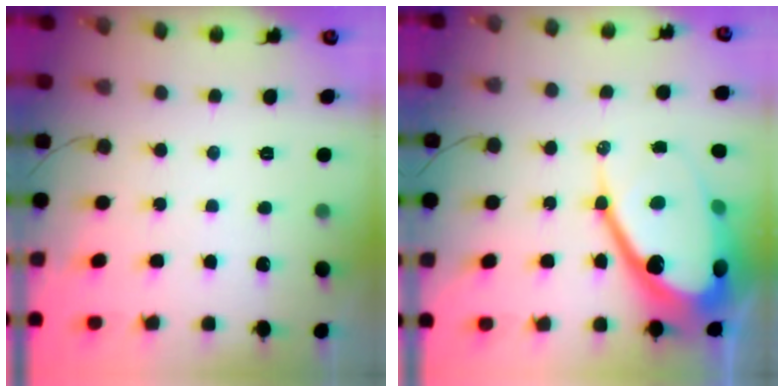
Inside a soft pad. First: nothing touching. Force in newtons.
{"total": 23.6, "press": 23.5, "slide": 1.9}